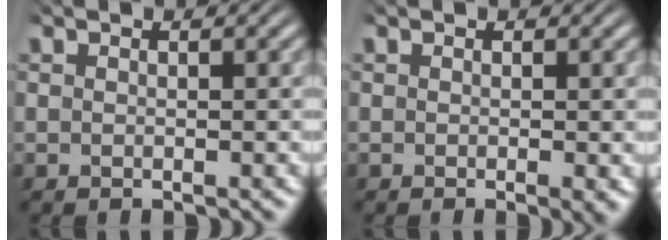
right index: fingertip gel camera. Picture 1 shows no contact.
{"total": 0.7, "force": [-0.1, 0.1, 0.7], "torque": [-0.008, 0.000, -0.003]}